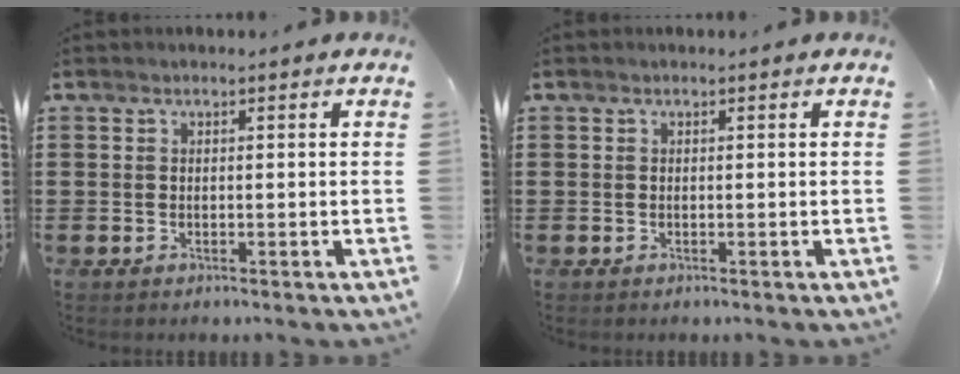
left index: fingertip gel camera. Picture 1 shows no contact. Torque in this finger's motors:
{"motor_torque": [-0.04, -0.04, 0.00, 0.00]}